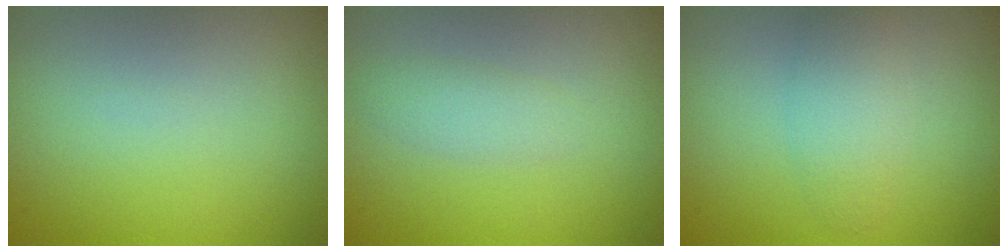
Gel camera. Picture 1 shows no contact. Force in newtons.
{"total": 1.5, "press": 1.5, "slide": 0.0}
{"total": 2.8, "press": 2.8, "slide": 0.1}